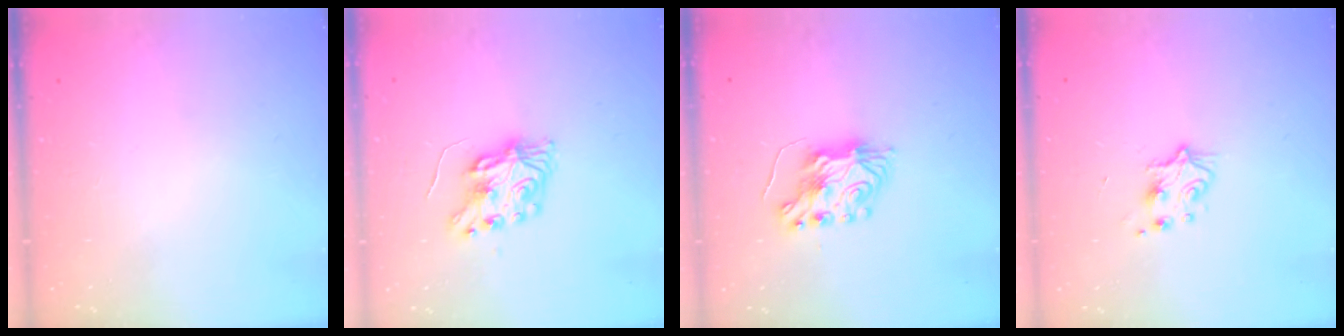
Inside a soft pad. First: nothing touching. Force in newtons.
{"total": 8.1, "press": 8.1, "slide": 0.2}
{"total": 7.5, "press": 7.5, "slide": 0.6}
{"total": 5.5, "press": 5.4, "slide": 0.7}